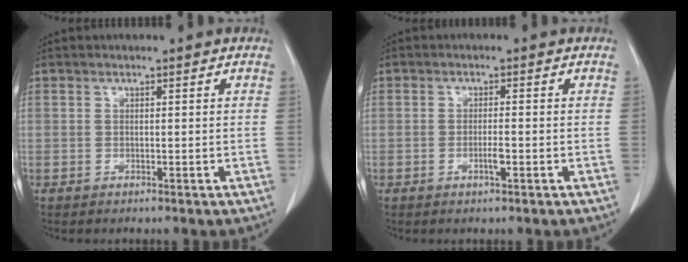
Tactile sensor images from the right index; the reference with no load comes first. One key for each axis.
{"total": 2.3, "fx": -0.9, "fy": 0.5, "fz": 2.1, "tx": -0.041, "ty": 0.000, "tz": -0.014}